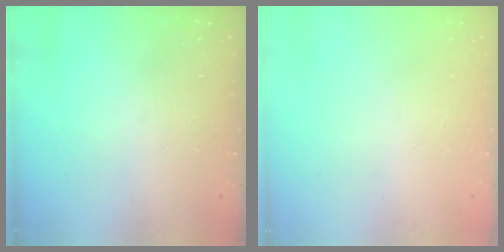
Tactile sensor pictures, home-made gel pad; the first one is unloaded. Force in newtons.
{"total": 0.0}